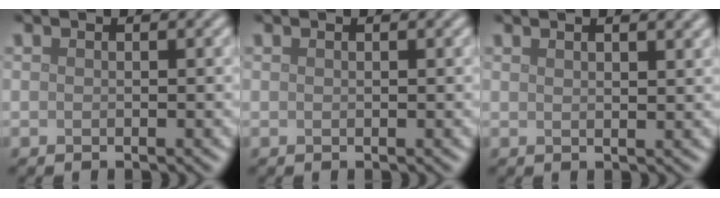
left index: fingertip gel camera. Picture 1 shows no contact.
{"total": 0.0}
{"total": 3.7, "force": [2.5, 1.4, 2.3], "torque": [-0.007, 0.016, 0.012]}